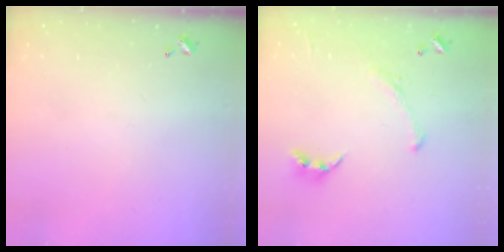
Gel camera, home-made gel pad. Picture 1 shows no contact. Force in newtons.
{"total": 1.6, "press": 1.4, "slide": 0.8}